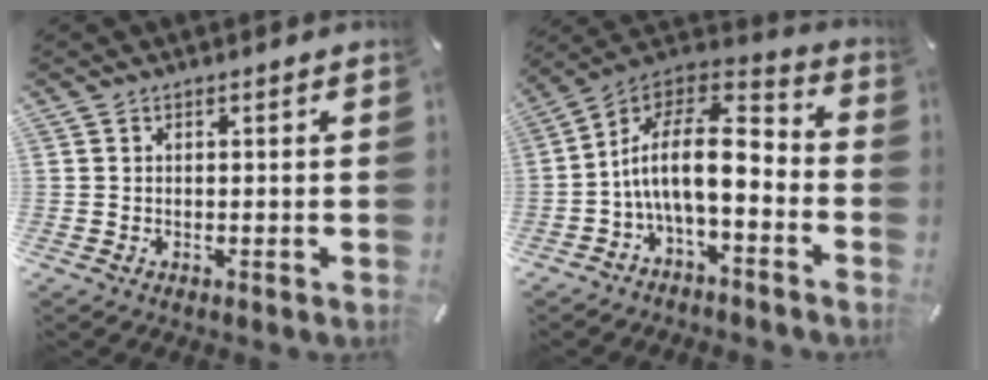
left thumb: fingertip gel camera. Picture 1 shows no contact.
{"total": 15.5, "force": [-1.5, 7.5, 13.5], "torque": [-0.266, 0.003, -0.027]}